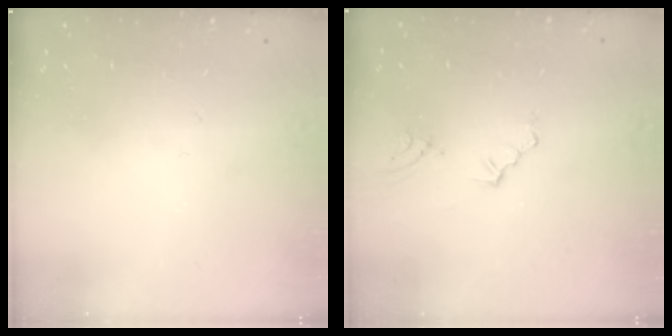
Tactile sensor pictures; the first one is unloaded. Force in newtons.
{"total": 4.1, "press": 3.4, "slide": 2.2}